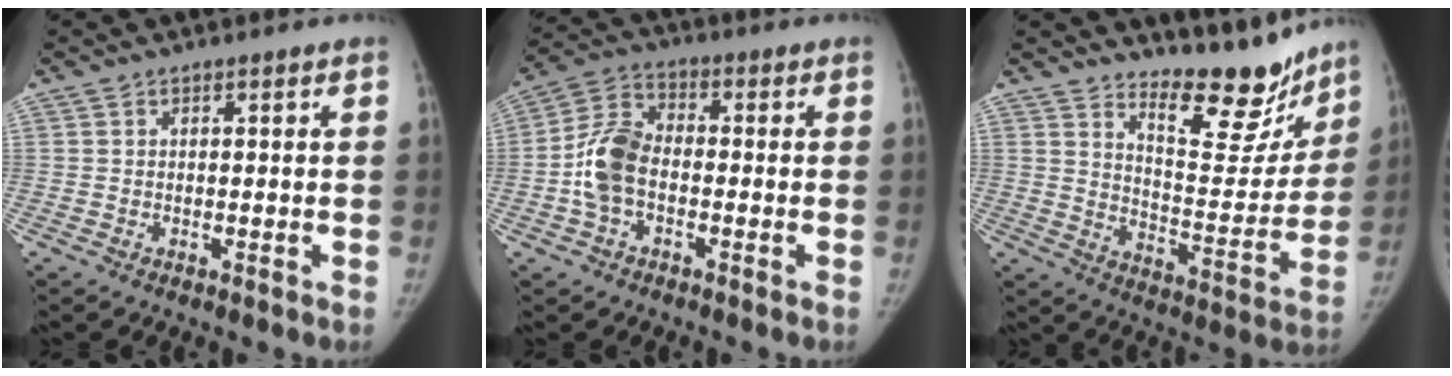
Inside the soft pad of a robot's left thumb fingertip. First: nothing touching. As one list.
[{"total": 9.2, "force": [-1.8, 6.0, 6.8], "torque": [-0.133, 0.028, -0.045]}, {"total": 15.4, "force": [13.2, 5.1, 6.2], "torque": [-0.036, -0.119, 0.197]}]